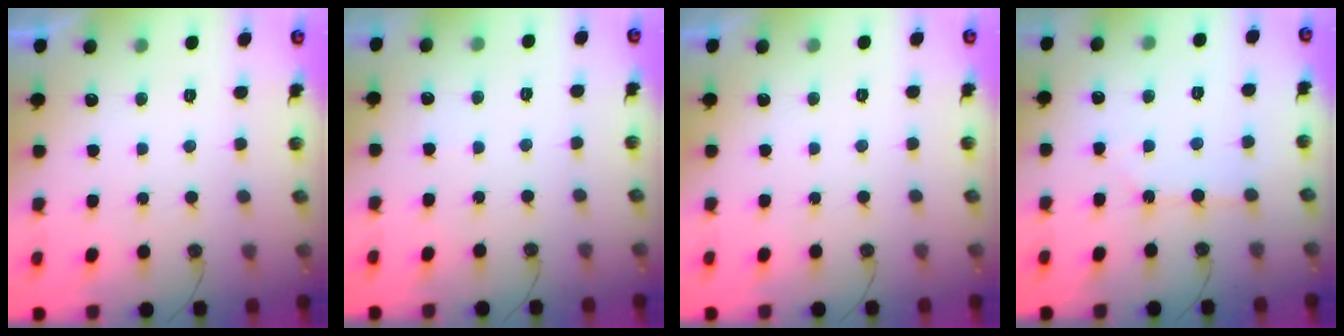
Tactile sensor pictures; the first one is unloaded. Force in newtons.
{"total": 2.9, "press": 2.9, "slide": 0.3}
{"total": 0.0}
{"total": 3.0, "press": 3.0, "slide": 0.3}